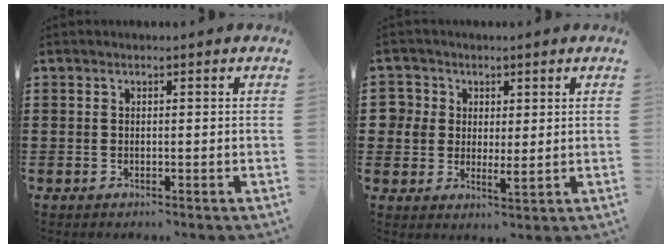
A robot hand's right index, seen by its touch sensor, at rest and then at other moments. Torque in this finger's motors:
{"motor_torque": [0.35, -0.28, 0.19, 0.05]}